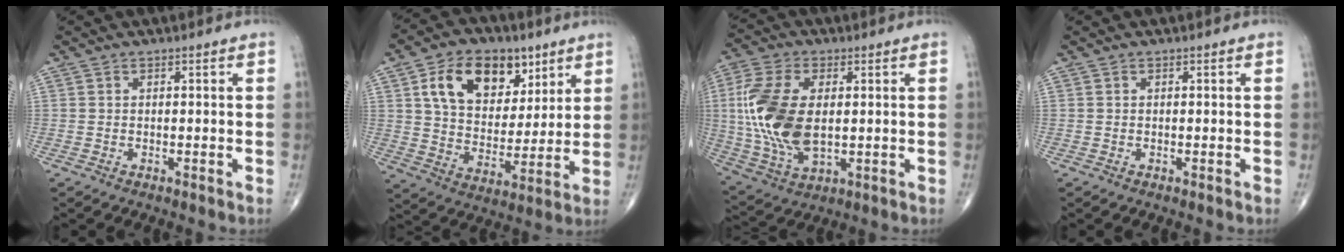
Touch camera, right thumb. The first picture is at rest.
{"total": 16.8, "force": [7.5, 11.2, 10.1], "torque": [-0.130, -0.023, 0.135]}
{"total": 17.2, "force": [1.1, 9.5, 14.3], "torque": [-0.317, -0.011, 0.026]}
{"total": 0.0}